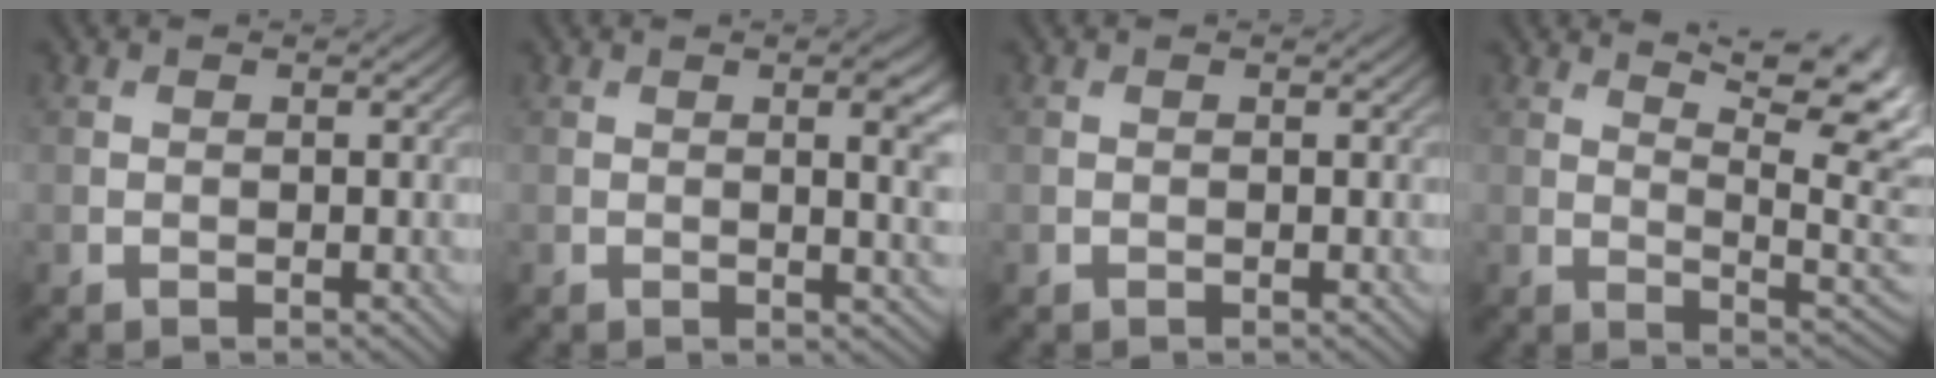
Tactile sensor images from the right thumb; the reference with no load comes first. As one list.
[{"total": 4.4, "force": [1.0, 1.2, 4.1], "torque": [-0.059, 0.000, 0.018]}, {"total": 0.0}, {"total": 12.8, "force": [6.7, 4.3, 10.0], "torque": [-0.152, 0.017, 0.096]}]